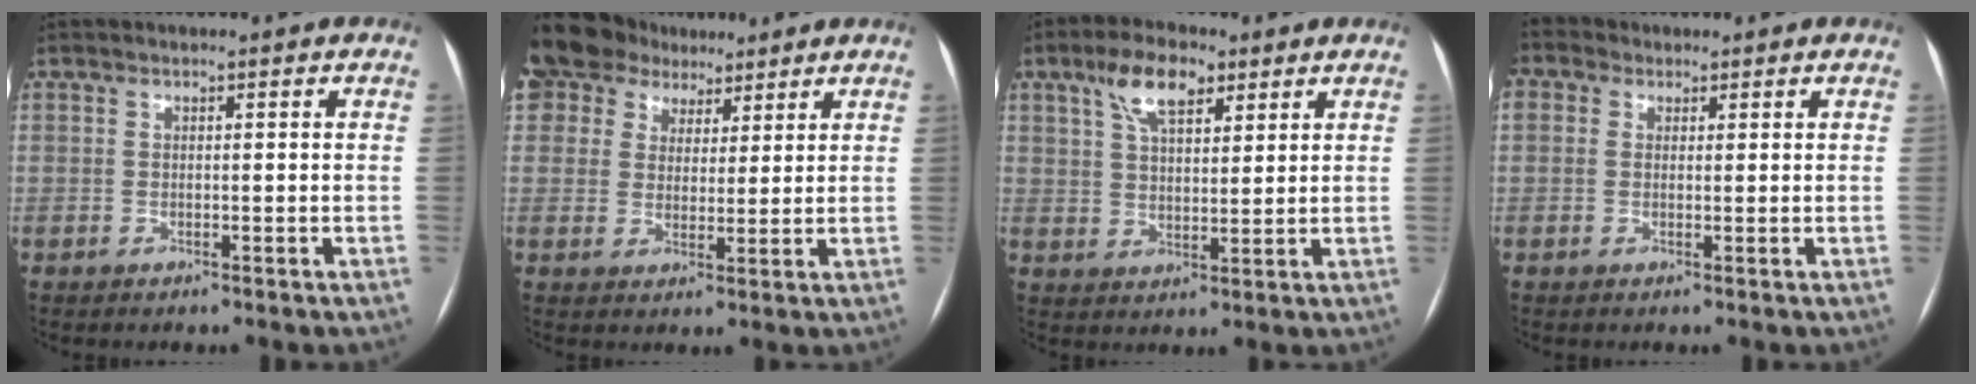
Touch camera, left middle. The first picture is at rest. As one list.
[{"total": 16.3, "force": [10.6, 11.4, 4.9], "torque": [-0.149, 0.056, 0.194]}, {"total": 7.7, "force": [4.6, 3.0, 5.4], "torque": [-0.107, 0.016, 0.084]}, {"total": 4.4, "force": [2.1, 3.2, 2.1], "torque": [-0.061, 0.032, 0.043]}]